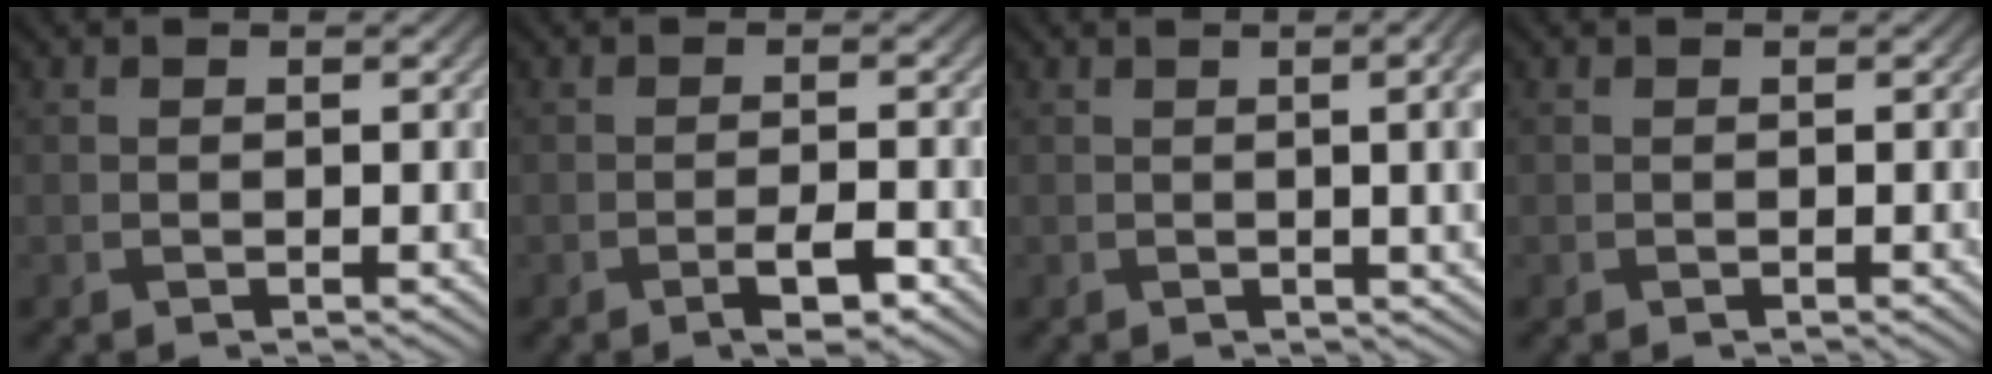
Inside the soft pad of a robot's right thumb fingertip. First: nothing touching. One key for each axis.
{"total": 3.1, "fx": -1.7, "fy": 0.6, "fz": 2.5, "tx": -0.044, "ty": 0.004, "tz": -0.032}
{"total": 9.3, "fx": 0.6, "fy": 3.3, "fz": 8.7, "tx": -0.076, "ty": 0.021, "tz": -0.002}
{"total": 0.6, "fx": -0.1, "fy": 0.1, "fz": 0.6, "tx": -0.008, "ty": -0.001, "tz": 0.000}